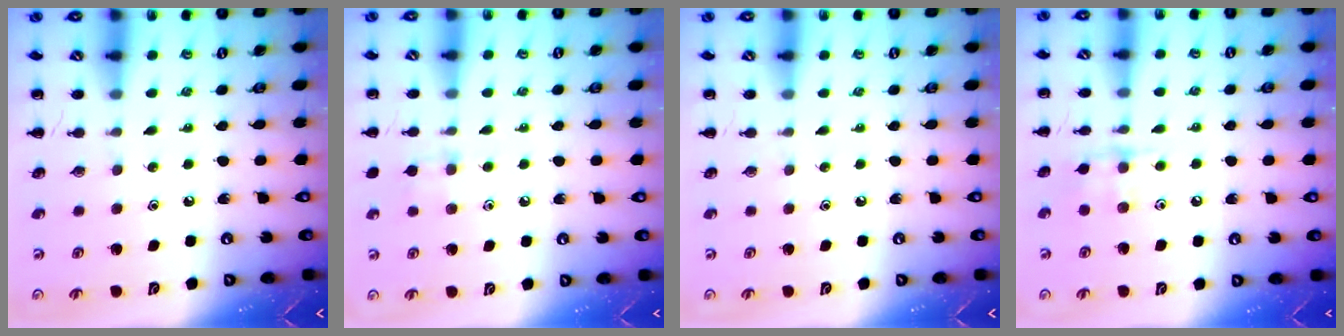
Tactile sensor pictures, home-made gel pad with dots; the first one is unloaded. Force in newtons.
{"total": 6.0, "press": 5.6, "slide": 2.0}
{"total": 0.0}
{"total": 7.7, "press": 7.7, "slide": 0.6}